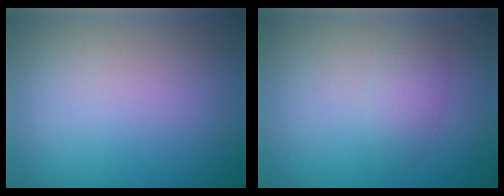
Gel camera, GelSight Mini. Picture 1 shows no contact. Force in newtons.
{"total": 1.8, "press": 1.8, "slide": 0.1}